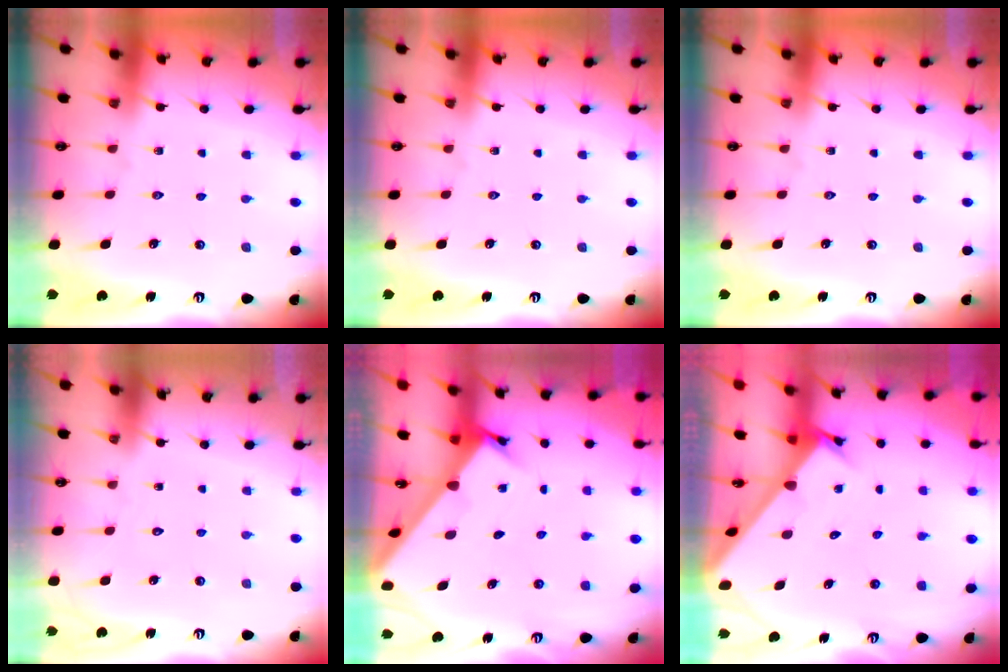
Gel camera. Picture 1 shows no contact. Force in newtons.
{"total": 0.0}
{"total": 0.0}
{"total": 1.5, "press": 1.5, "slide": 0.0}
{"total": 2.6, "press": 2.6, "slide": 0.2}
{"total": 2.6, "press": 2.6, "slide": 0.3}